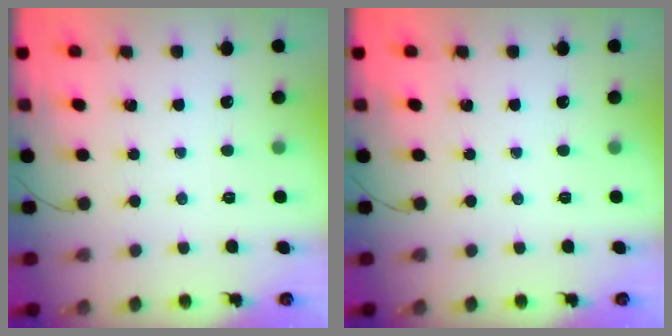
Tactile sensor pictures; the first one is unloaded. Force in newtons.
{"total": 0.0}